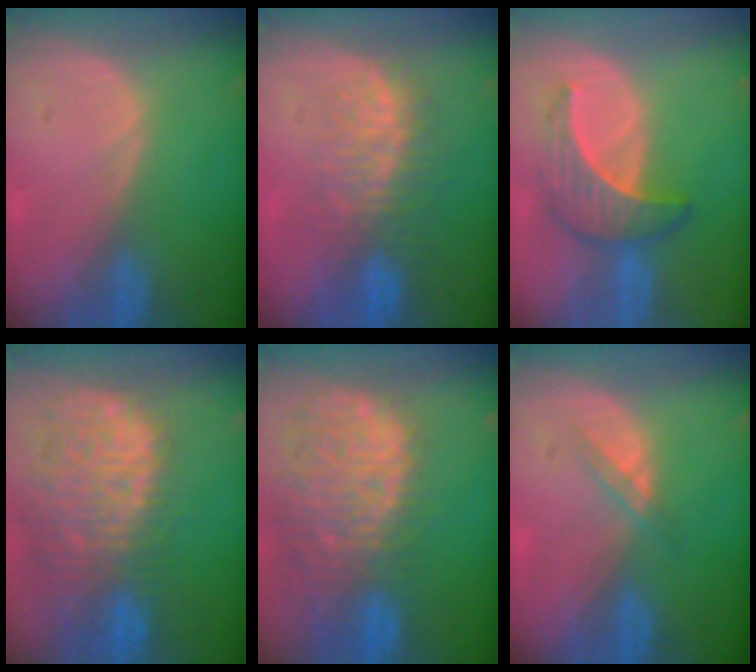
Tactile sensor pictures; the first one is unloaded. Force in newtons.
{"total": 8.1, "press": 7.5, "slide": 2.9}
{"total": 6.4, "press": 6.3, "slide": 1.0}
{"total": 14.1, "press": 11.6, "slide": 8.0}
{"total": 14.0, "press": 11.5, "slide": 8.0}
{"total": 1.8, "press": 1.8, "slide": 0.2}